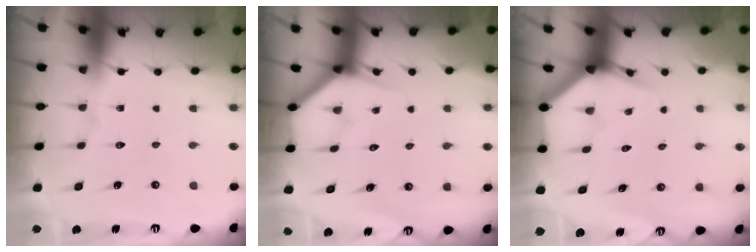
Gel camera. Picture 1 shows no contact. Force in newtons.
{"total": 3.8, "press": 3.7, "slide": 0.3}
{"total": 3.8, "press": 3.8, "slide": 0.2}